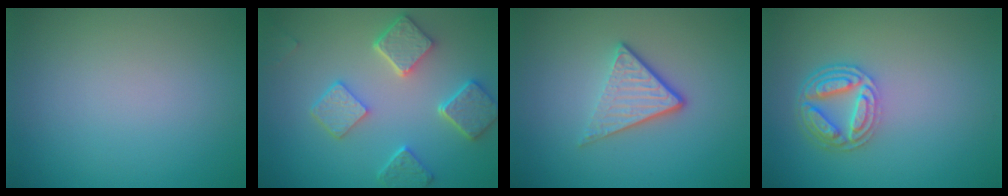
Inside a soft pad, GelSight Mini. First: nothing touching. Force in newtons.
{"total": 5.8, "press": 4.5, "slide": 3.6}
{"total": 3.7, "press": 2.6, "slide": 2.6}
{"total": 4.7, "press": 3.7, "slide": 3.0}